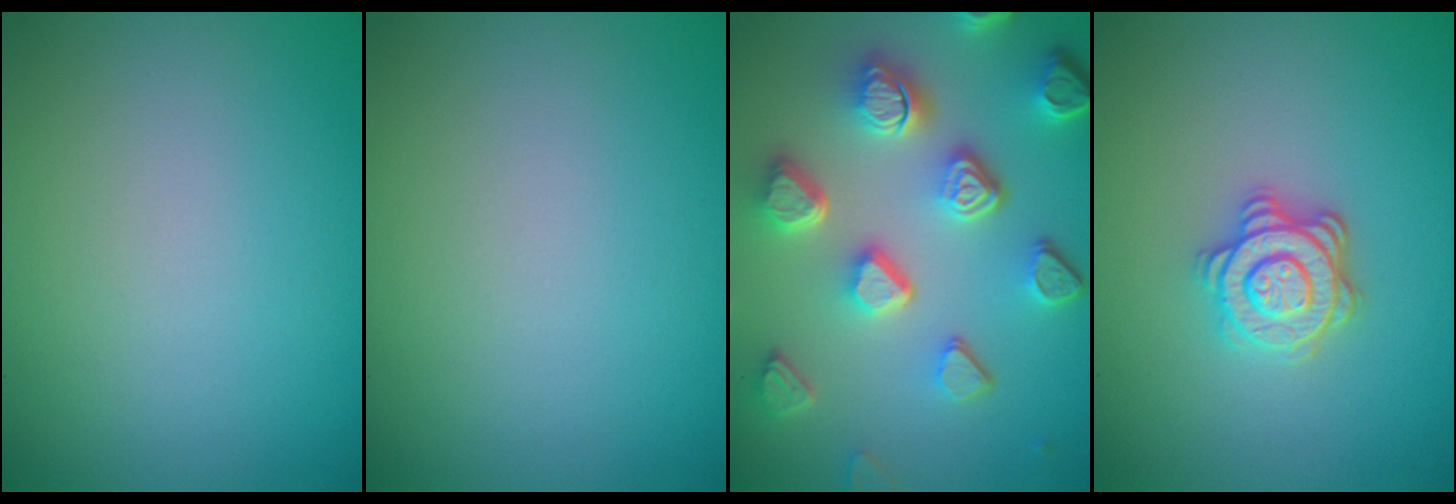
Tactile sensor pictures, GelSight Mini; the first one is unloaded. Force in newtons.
{"total": 0.0}
{"total": 7.1, "press": 5.4, "slide": 4.6}
{"total": 3.6, "press": 3.1, "slide": 1.9}